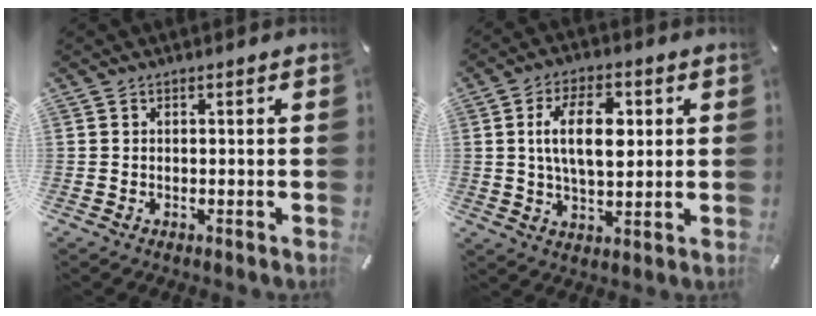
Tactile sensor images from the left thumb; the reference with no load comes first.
{"total": 12.2, "force": [2.4, 6.8, 9.9], "torque": [-0.174, 0.002, 0.035]}